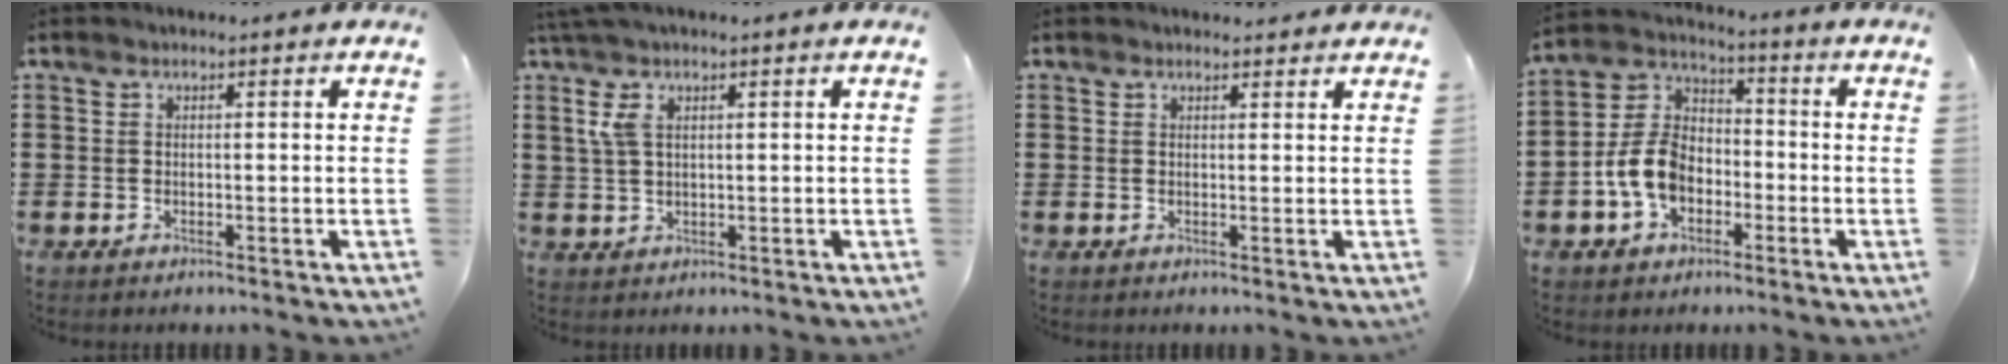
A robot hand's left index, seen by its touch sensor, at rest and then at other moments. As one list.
[{"total": 4.0, "force": [1.1, 1.1, 3.7], "torque": [-0.083, 0.001, 0.015]}, {"total": 1.1, "force": [1.0, 0.2, 0.3], "torque": [-0.008, 0.000, 0.020]}, {"total": 8.6, "force": [-3.1, 6.1, 5.3], "torque": [-0.146, 0.008, -0.068]}]